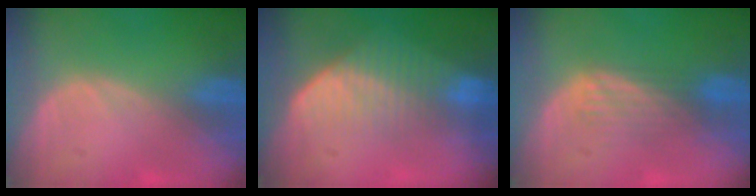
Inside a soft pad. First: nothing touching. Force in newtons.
{"total": 7.4, "press": 6.4, "slide": 3.8}
{"total": 4.0, "press": 3.5, "slide": 2.1}